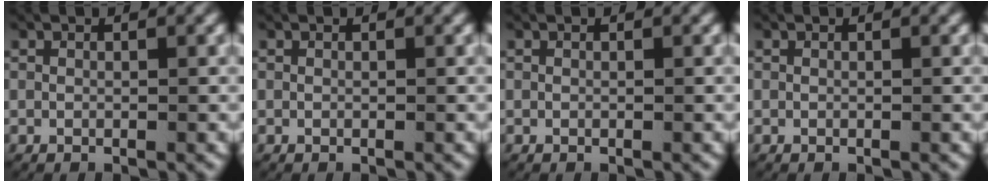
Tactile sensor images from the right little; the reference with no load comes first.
{"total": 0.0}
{"total": 0.0}
{"total": 0.0}